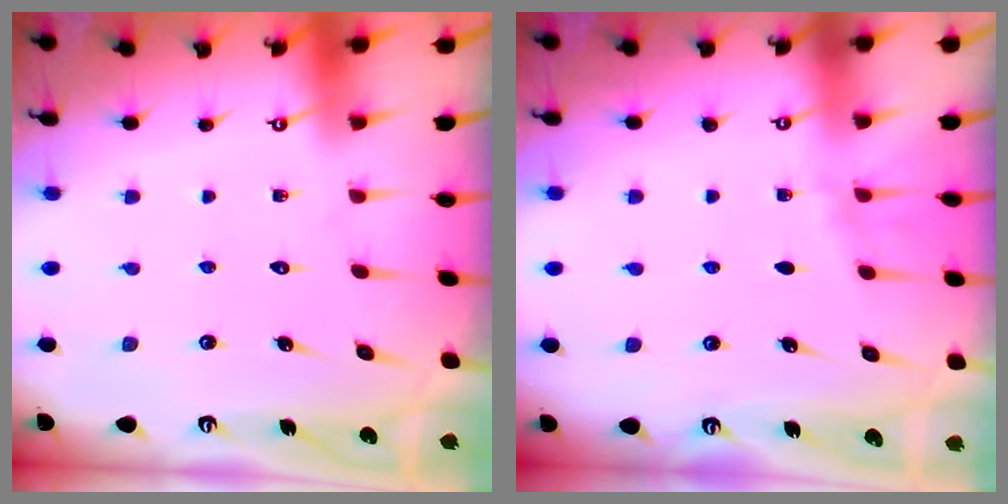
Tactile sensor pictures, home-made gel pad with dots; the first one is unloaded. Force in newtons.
{"total": 4.7, "press": 3.9, "slide": 2.7}